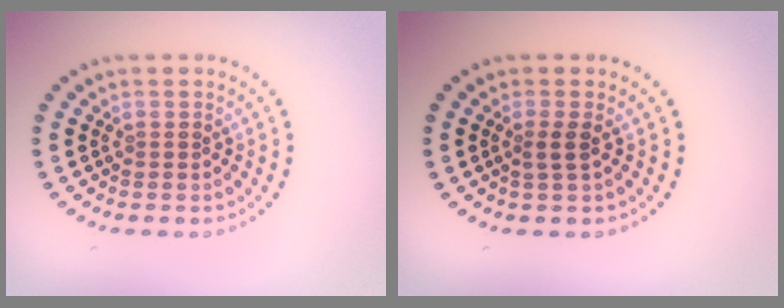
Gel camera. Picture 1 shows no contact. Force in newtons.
{"total": 1.3, "press": 0.9, "slide": 0.9}